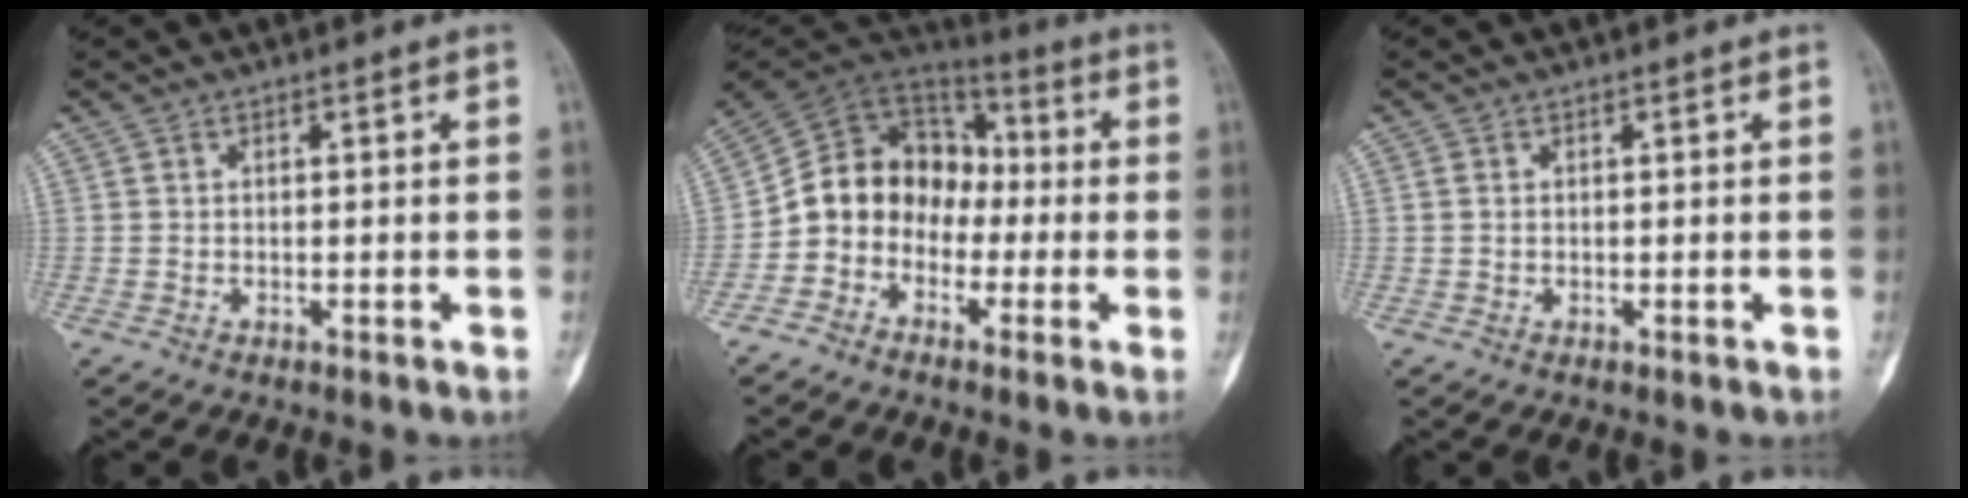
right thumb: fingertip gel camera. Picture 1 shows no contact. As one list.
[{"total": 13.4, "force": [-2.8, 11.2, 6.8], "torque": [-0.091, 0.073, -0.064]}, {"total": 0.7, "force": [0.2, 0.5, 0.5], "torque": [-0.012, 0.002, 0.004]}]